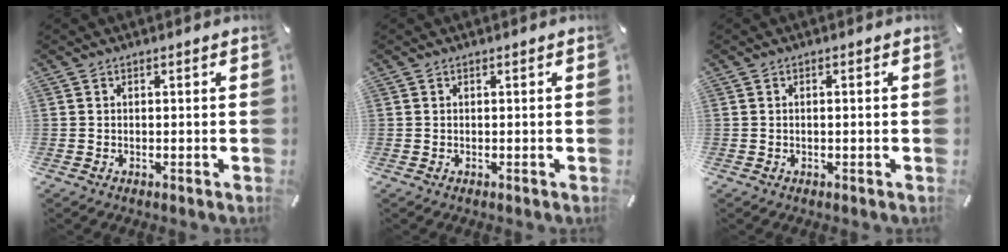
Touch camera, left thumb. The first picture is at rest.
{"total": 0.0}
{"total": 0.8, "force": [-0.2, 0.2, 0.7], "torque": [-0.012, -0.001, -0.003]}